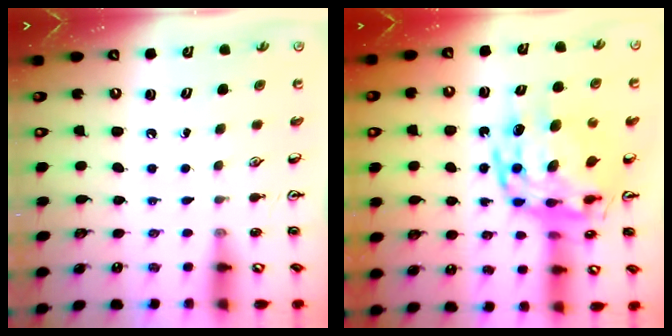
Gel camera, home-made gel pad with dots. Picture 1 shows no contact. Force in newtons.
{"total": 18.3, "press": 18.2, "slide": 1.6}